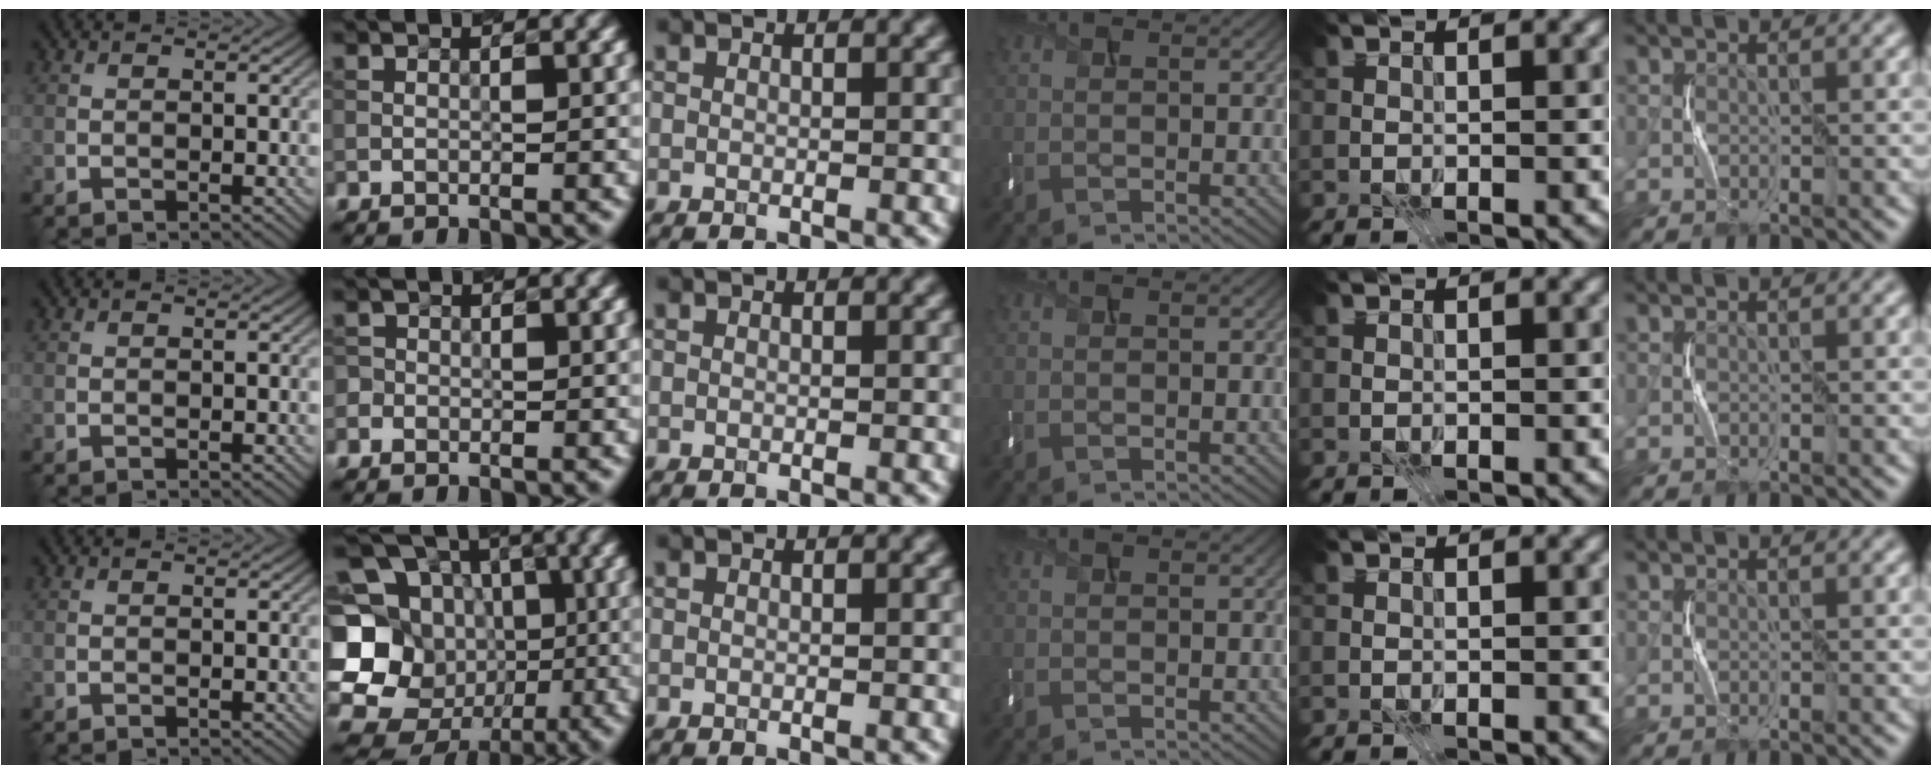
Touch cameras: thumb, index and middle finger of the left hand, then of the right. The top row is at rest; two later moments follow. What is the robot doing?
{"motion": "press", "object": "keyboard"}